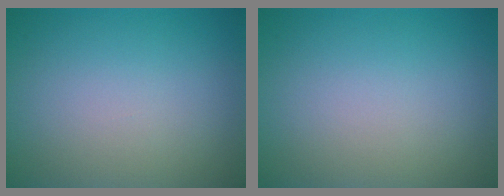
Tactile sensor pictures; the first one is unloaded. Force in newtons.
{"total": 0.0}